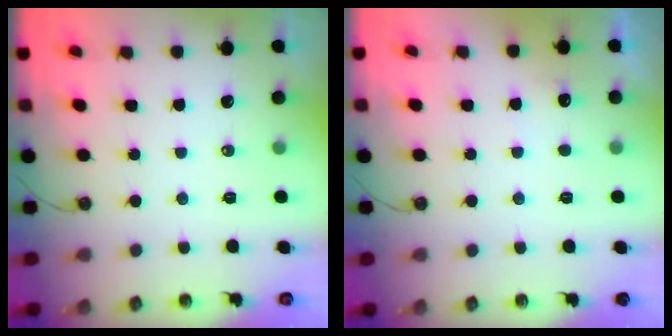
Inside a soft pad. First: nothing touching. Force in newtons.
{"total": 3.9, "press": 3.7, "slide": 1.2}